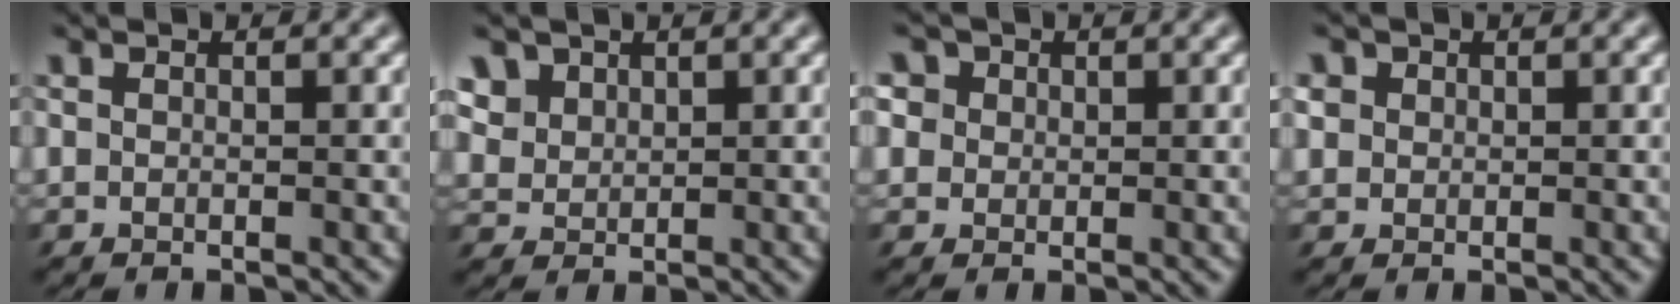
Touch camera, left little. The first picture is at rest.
{"total": 2.4, "force": [1.3, 1.6, 1.3], "torque": [-0.045, 0.020, 0.017]}
{"total": 4.7, "force": [1.7, 3.9, 2.0], "torque": [-0.057, 0.023, 0.017]}
{"total": 2.9, "force": [0.6, 2.5, 1.3], "torque": [-0.054, 0.024, 0.012]}